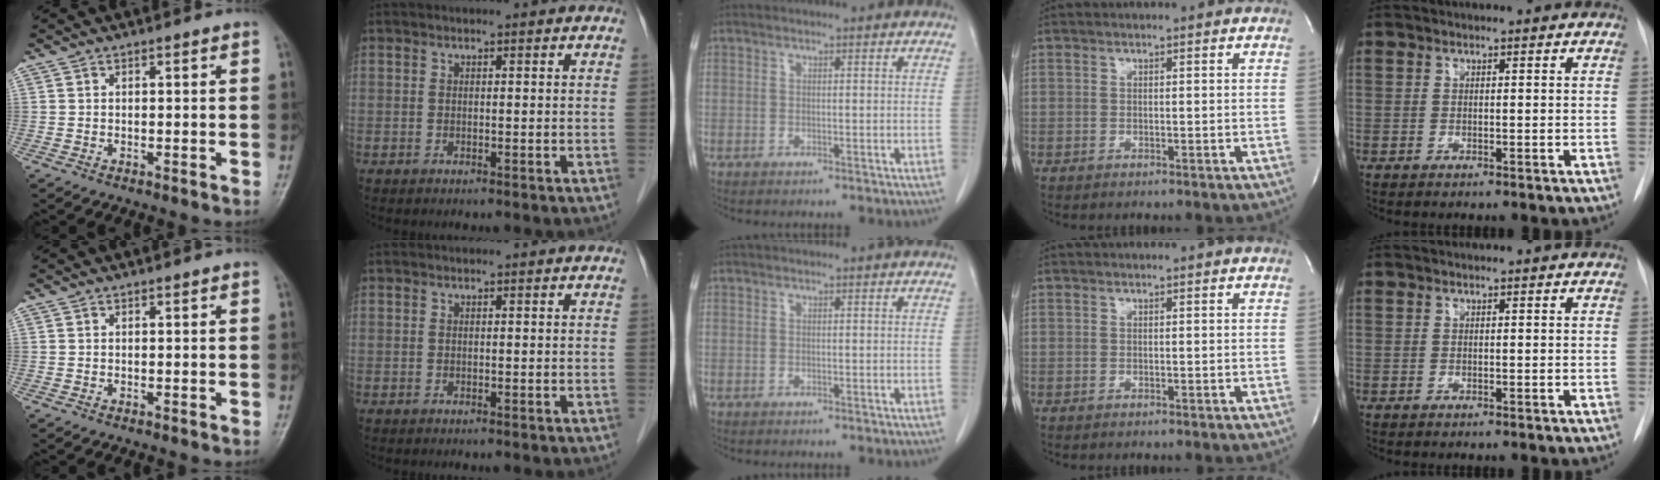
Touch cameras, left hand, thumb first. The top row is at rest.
{}